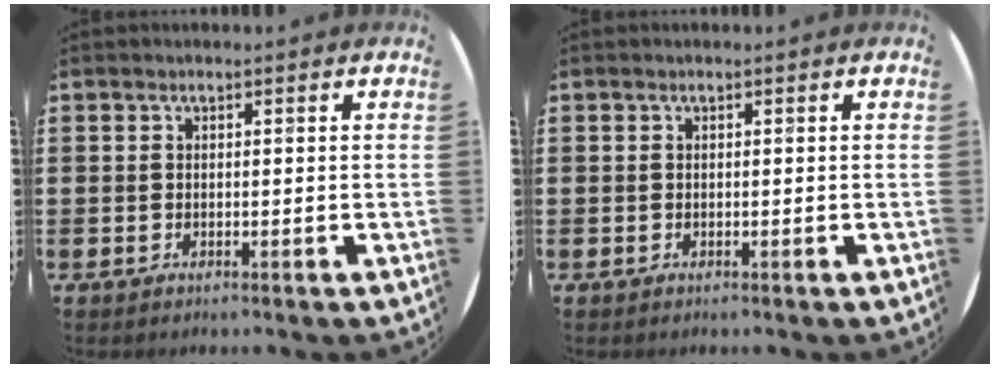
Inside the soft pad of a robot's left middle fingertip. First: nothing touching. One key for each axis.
{"total": 0.0}